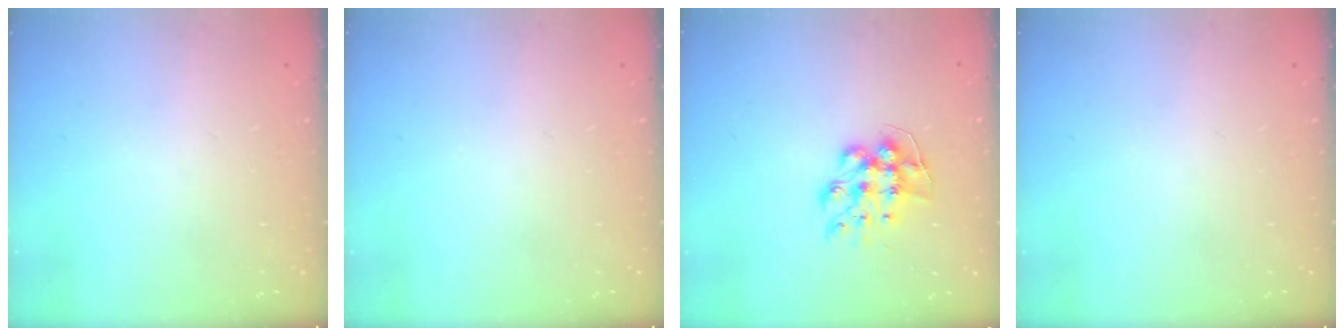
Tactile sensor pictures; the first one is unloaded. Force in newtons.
{"total": 0.0}
{"total": 9.6, "press": 9.5, "slide": 0.8}
{"total": 0.0}